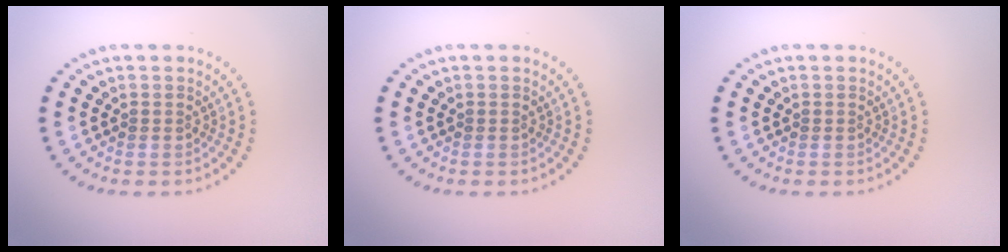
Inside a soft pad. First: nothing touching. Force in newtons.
{"total": 0.0}
{"total": 0.0}